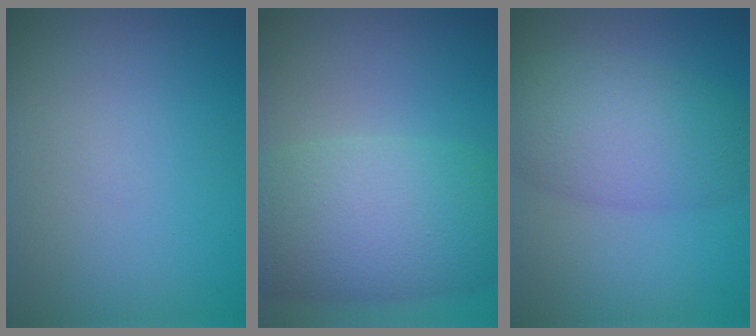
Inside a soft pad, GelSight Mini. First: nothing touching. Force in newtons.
{"total": 8.6, "press": 8.6, "slide": 0.6}
{"total": 5.9, "press": 5.9, "slide": 0.1}